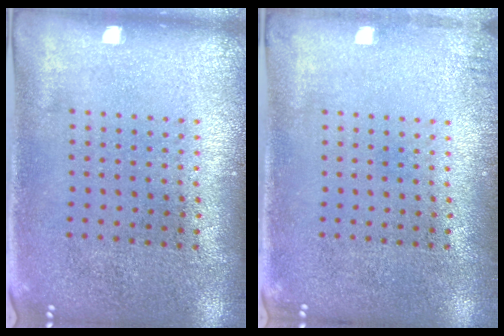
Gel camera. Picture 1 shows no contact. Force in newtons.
{"total": 0.9, "press": 0.9, "slide": 0.2}